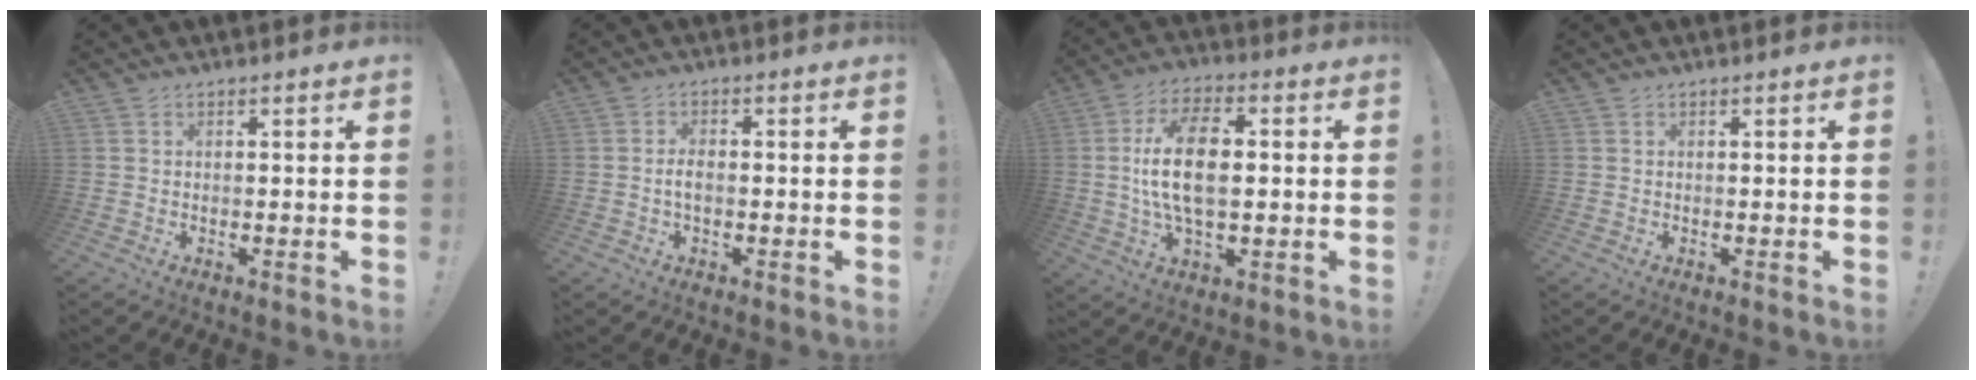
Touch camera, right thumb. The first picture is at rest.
{"total": 3.0, "force": [-0.8, 1.3, 2.6], "torque": [-0.058, 0.006, -0.015]}
{"total": 15.4, "force": [0.6, 7.8, 13.2], "torque": [-0.235, 0.004, 0.007]}
{"total": 0.0}